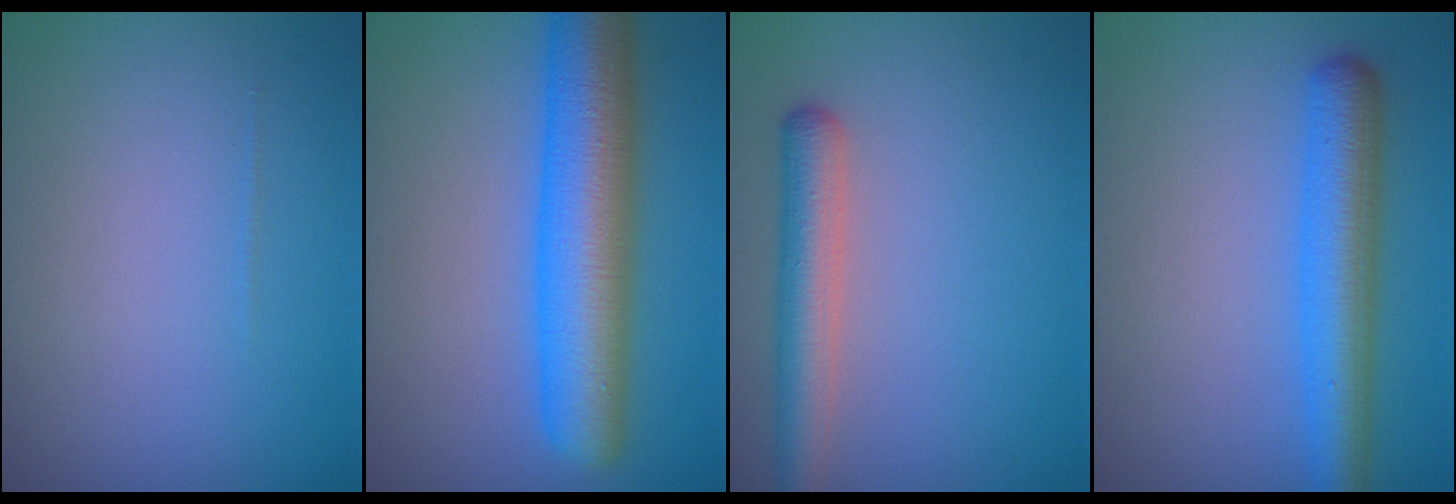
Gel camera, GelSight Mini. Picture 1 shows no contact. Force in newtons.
{"total": 8.7, "press": 8.7, "slide": 0.2}
{"total": 3.9, "press": 3.8, "slide": 0.2}
{"total": 5.2, "press": 5.2, "slide": 0.1}